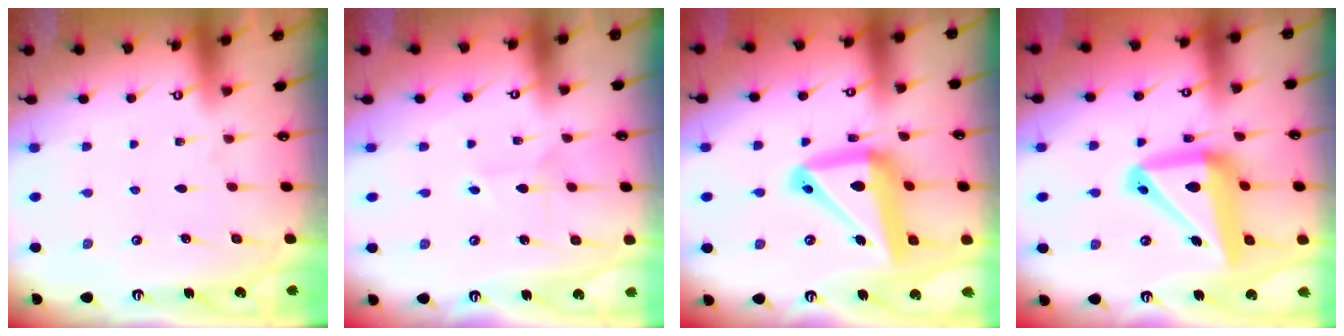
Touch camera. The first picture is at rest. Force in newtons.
{"total": 2.4, "press": 2.3, "slide": 0.2}
{"total": 18.6, "press": 18.5, "slide": 2.0}
{"total": 17.5, "press": 17.3, "slide": 2.3}